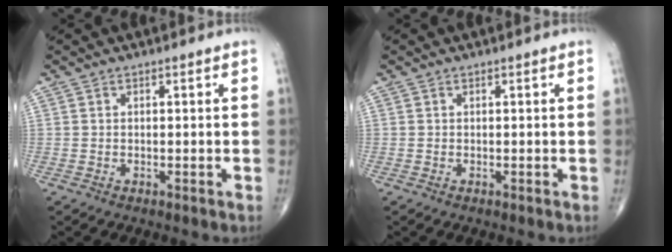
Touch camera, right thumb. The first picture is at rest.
{"total": 0.0}